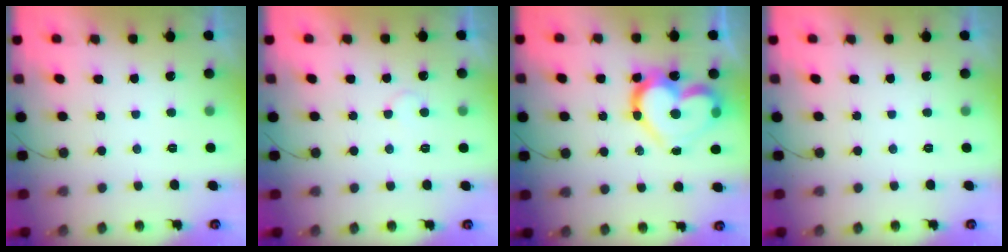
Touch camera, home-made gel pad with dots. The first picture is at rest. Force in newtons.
{"total": 3.3, "press": 3.3, "slide": 0.3}
{"total": 19.2, "press": 19.1, "slide": 2.1}
{"total": 0.0}